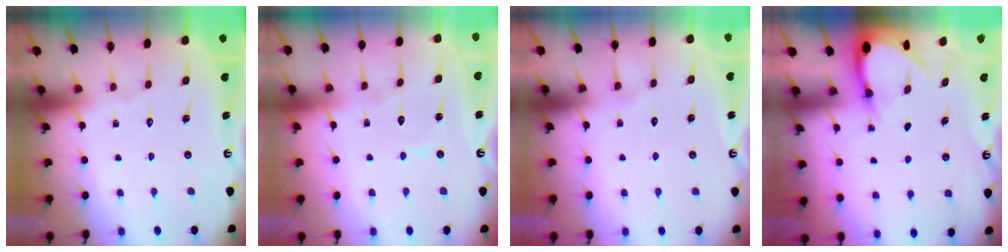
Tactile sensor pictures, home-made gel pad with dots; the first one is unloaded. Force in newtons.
{"total": 5.2, "press": 5.2, "slide": 0.4}
{"total": 2.9, "press": 2.9, "slide": 0.2}
{"total": 3.7, "press": 3.7, "slide": 0.2}